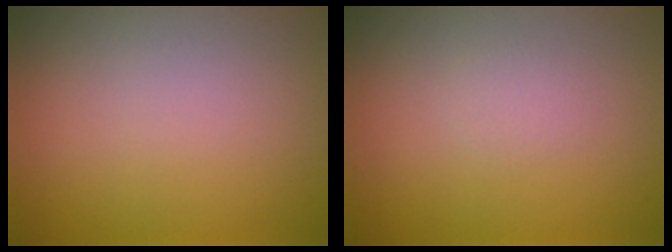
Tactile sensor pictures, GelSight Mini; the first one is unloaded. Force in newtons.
{"total": 0.8, "press": 0.8, "slide": 0.1}